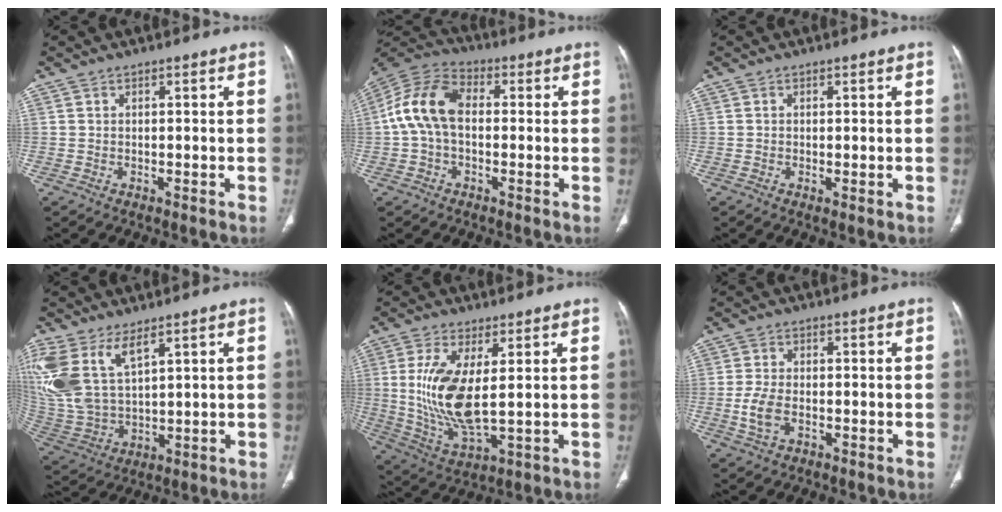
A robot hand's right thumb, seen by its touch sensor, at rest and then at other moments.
{"total": 12.1, "force": [0.2, 7.9, 9.2], "torque": [-0.180, 0.033, -0.008]}
{"total": 0.7, "force": [-0.1, 0.3, 0.7], "torque": [-0.015, -0.004, -0.003]}
{"total": 15.2, "force": [7.7, 7.2, 11.0], "torque": [-0.250, -0.026, 0.173]}
{"total": 13.4, "force": [1.7, 4.9, 12.4], "torque": [-0.266, -0.025, 0.044]}
{"total": 4.7, "force": [-1.3, 2.7, 3.6], "torque": [-0.083, 0.005, -0.024]}